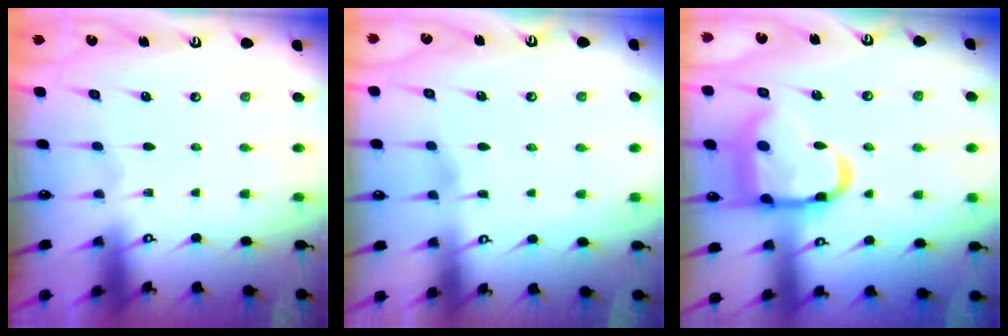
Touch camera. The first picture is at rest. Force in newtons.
{"total": 2.6, "press": 2.6, "slide": 0.3}
{"total": 18.9, "press": 18.8, "slide": 1.8}